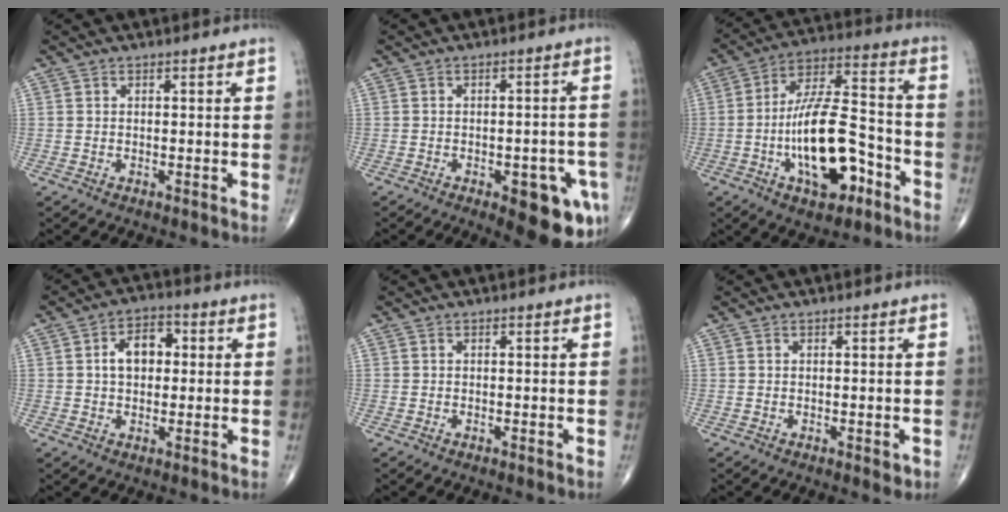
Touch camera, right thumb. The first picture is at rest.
{"total": 12.2, "force": [-5.2, 4.8, 9.9], "torque": [-0.089, 0.016, -0.054]}
{"total": 20.2, "force": [-6.6, 8.3, 17.2], "torque": [-0.304, 0.043, -0.110]}
{"total": 7.3, "force": [1.0, 4.9, 5.3], "torque": [-0.070, 0.017, 0.009]}
{"total": 0.0}
{"total": 1.3, "force": [-0.3, 0.7, 1.0], "torque": [-0.007, -0.002, -0.002]}